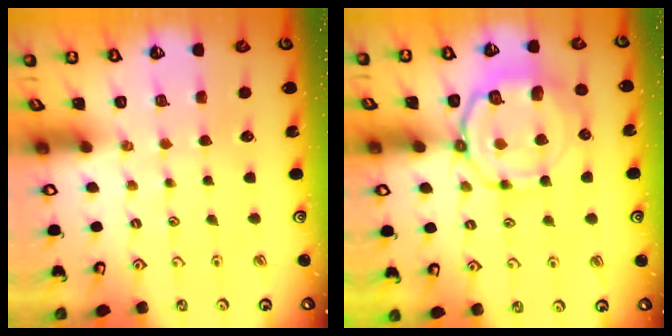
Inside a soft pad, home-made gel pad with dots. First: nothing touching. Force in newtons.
{"total": 11.7, "press": 11.7, "slide": 1.1}